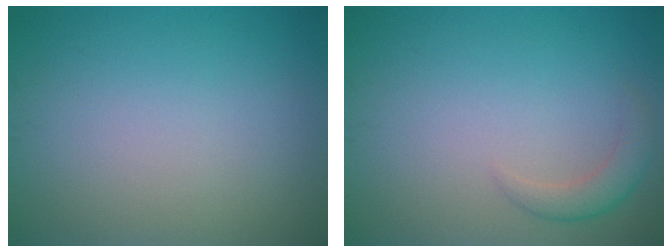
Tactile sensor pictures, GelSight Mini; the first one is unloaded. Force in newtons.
{"total": 2.0, "press": 2.0, "slide": 0.2}